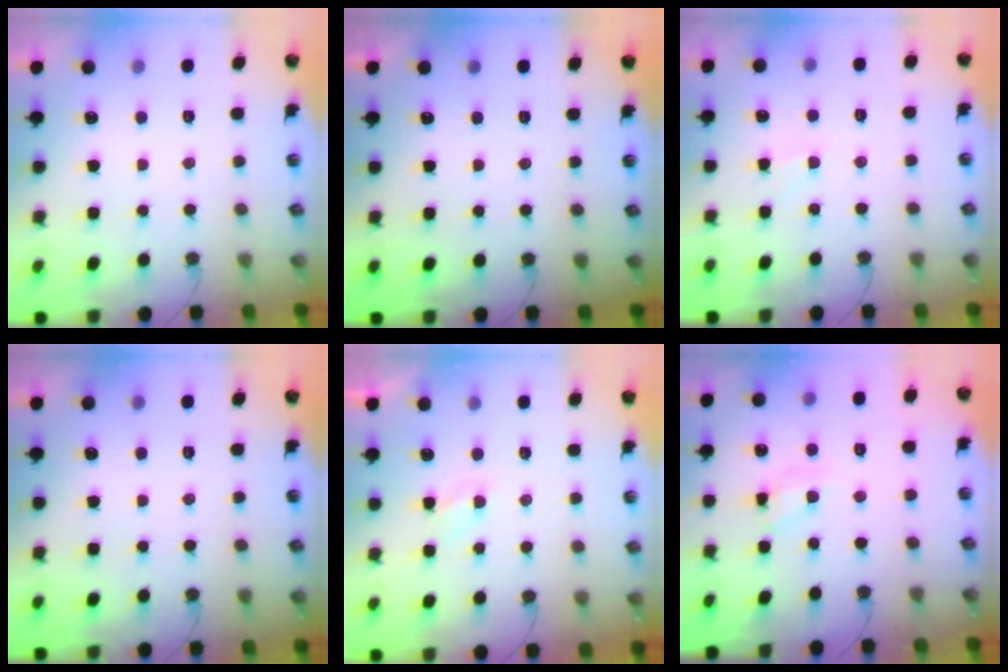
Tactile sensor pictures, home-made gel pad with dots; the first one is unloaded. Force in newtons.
{"total": 0.0}
{"total": 3.9, "press": 3.8, "slide": 0.6}
{"total": 0.0}
{"total": 2.3, "press": 2.3, "slide": 0.4}
{"total": 7.3, "press": 7.3, "slide": 0.4}